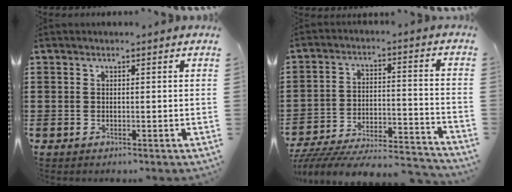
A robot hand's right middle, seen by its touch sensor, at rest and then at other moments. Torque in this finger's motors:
{"motor_torque": [0.88, -0.39, 0.29, 0.21]}